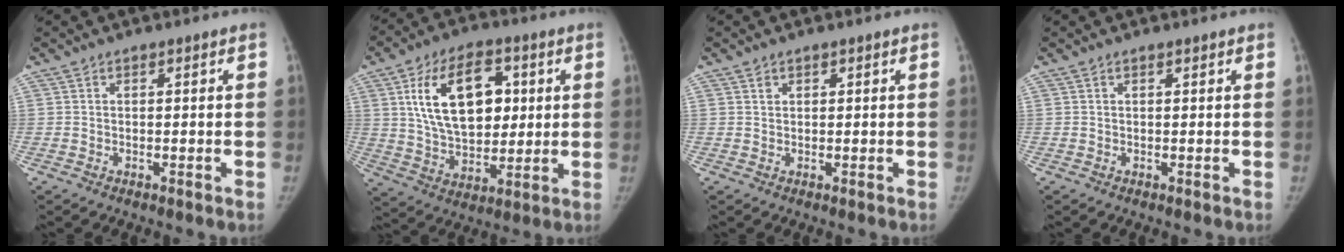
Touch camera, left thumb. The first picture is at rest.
{"total": 17.5, "force": [4.5, 10.7, 13.1], "torque": [-0.189, -0.006, 0.084]}
{"total": 0.9, "force": [0.4, 0.7, 0.2], "torque": [0.003, -0.001, 0.009]}
{"total": 0.0}